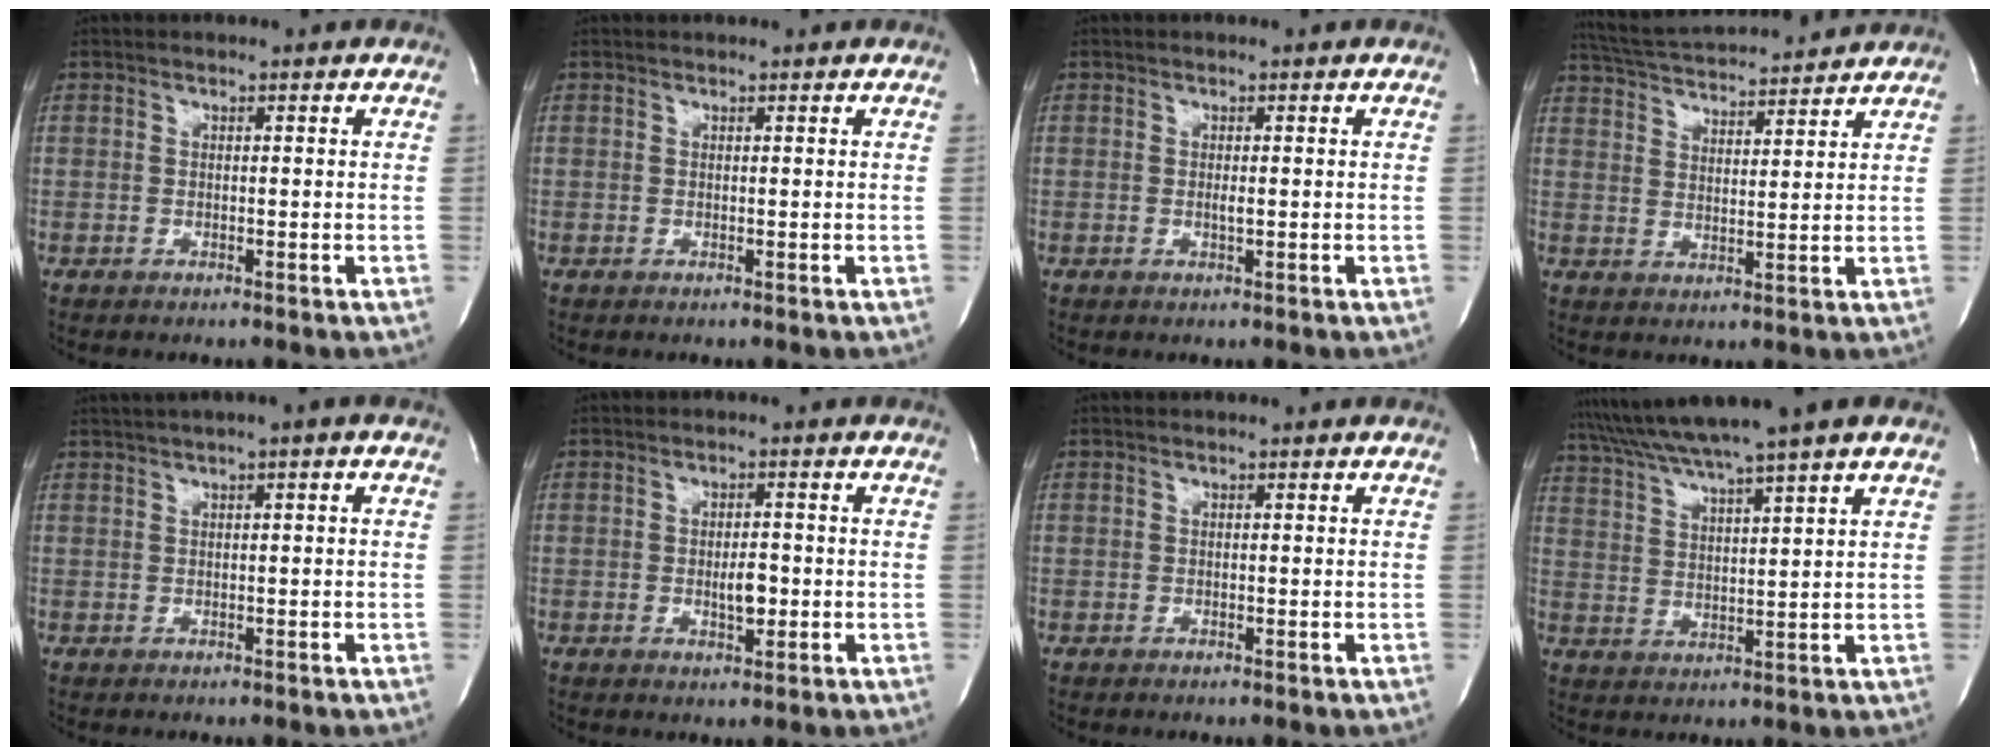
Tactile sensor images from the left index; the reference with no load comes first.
{"total": 0.7, "force": [0.7, 0.0, 0.1], "torque": [-0.003, 0.014, 0.014]}
{"total": 0.8, "force": [-0.1, 0.1, 0.7], "torque": [-0.018, -0.003, -0.001]}
{"total": 13.7, "force": [13.0, 1.0, 4.5], "torque": [-0.092, 0.025, 0.201]}
{"total": 3.1, "force": [1.4, 0.0, 2.7], "torque": [-0.051, 0.014, 0.024]}
{"total": 3.2, "force": [-0.7, 1.2, 2.9], "torque": [-0.049, 0.000, -0.007]}
{"total": 0.0}
{"total": 11.4, "force": [9.4, -1.5, 6.4], "torque": [-0.117, 0.028, 0.153]}